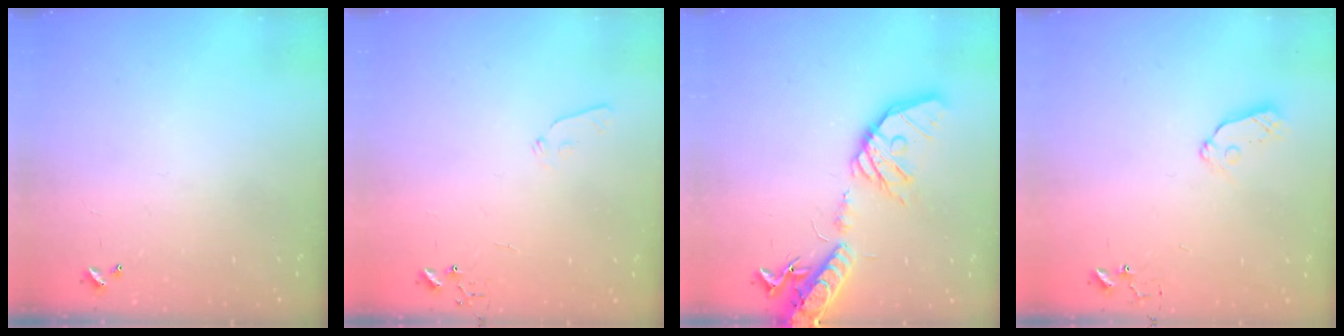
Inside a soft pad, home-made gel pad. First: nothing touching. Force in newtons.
{"total": 4.8, "press": 4.7, "slide": 1.0}
{"total": 22.7, "press": 22.4, "slide": 3.7}
{"total": 7.3, "press": 7.3, "slide": 0.4}